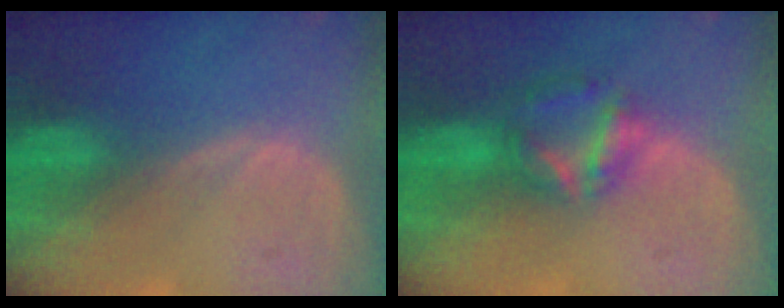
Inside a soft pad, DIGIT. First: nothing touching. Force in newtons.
{"total": 5.7, "press": 5.6, "slide": 1.4}